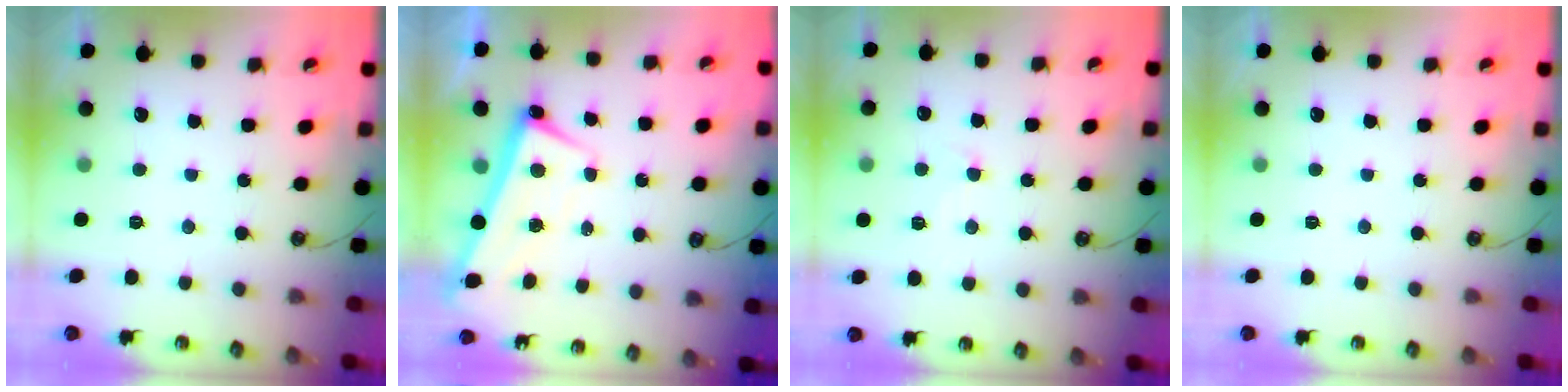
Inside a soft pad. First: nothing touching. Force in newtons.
{"total": 2.6, "press": 2.5, "slide": 0.7}
{"total": 0.8, "press": 0.4, "slide": 0.7}
{"total": 0.0}